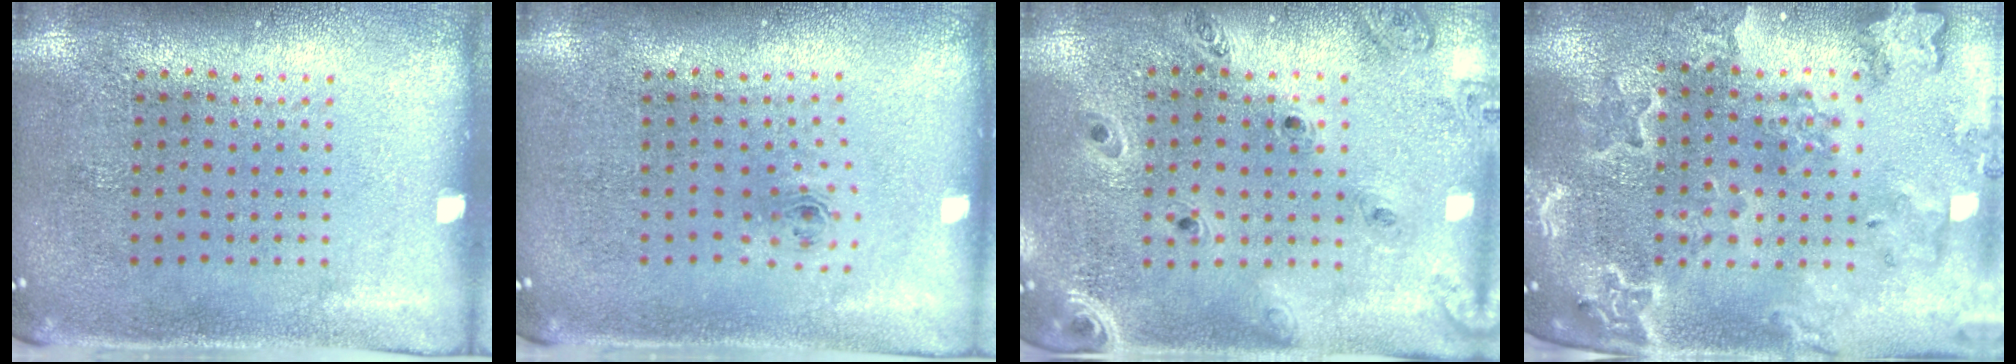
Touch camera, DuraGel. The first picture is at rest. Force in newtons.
{"total": 0.7, "press": 0.3, "slide": 0.6}
{"total": 1.4, "press": 1.4, "slide": 0.2}
{"total": 2.2, "press": 2.1, "slide": 0.4}